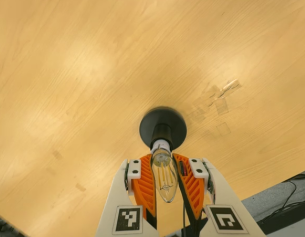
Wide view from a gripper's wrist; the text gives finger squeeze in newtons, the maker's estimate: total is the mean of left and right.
{"total": 19.1, "left": 18.2, "right": 20.1}